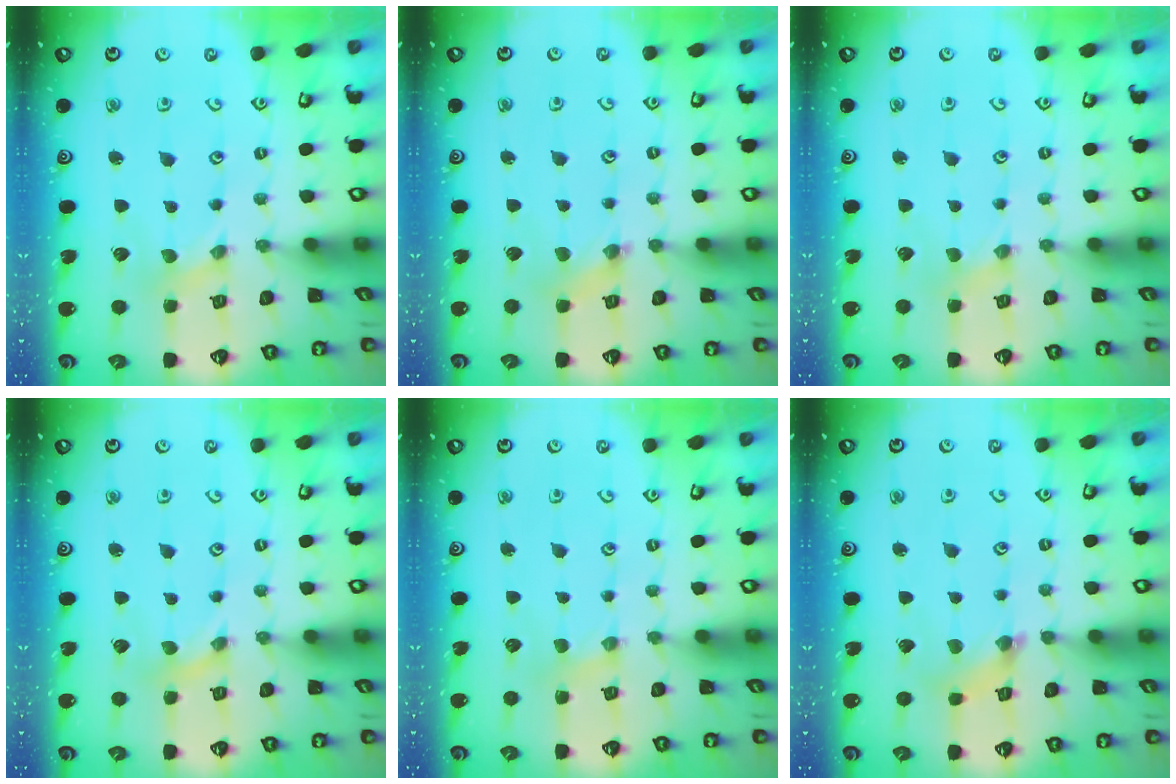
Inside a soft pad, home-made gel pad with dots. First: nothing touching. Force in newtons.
{"total": 1.6, "press": 1.6, "slide": 0.3}
{"total": 0.0}
{"total": 0.0}
{"total": 2.0, "press": 2.0, "slide": 0.3}
{"total": 2.5, "press": 2.5, "slide": 0.2}